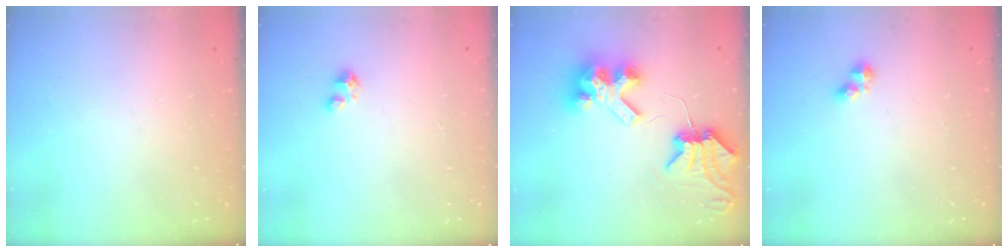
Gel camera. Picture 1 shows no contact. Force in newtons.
{"total": 1.7, "press": 1.7, "slide": 0.1}
{"total": 9.8, "press": 9.7, "slide": 1.4}
{"total": 3.6, "press": 3.6, "slide": 0.3}